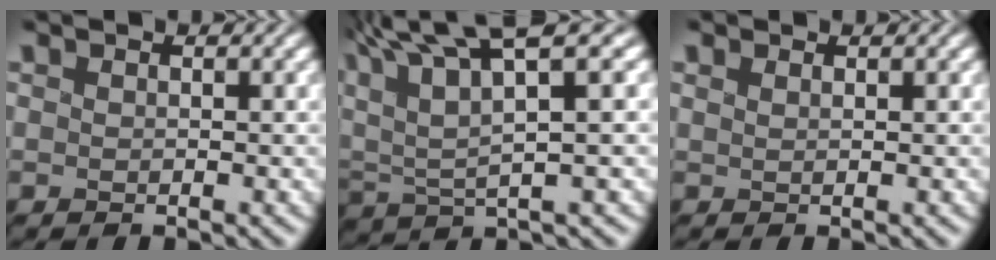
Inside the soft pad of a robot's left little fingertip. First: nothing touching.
{"total": 8.4, "force": [4.9, 1.9, 6.5], "torque": [-0.125, 0.014, 0.086]}
{"total": 0.6, "force": [0.5, 0.2, 0.2], "torque": [-0.008, -0.001, 0.011]}